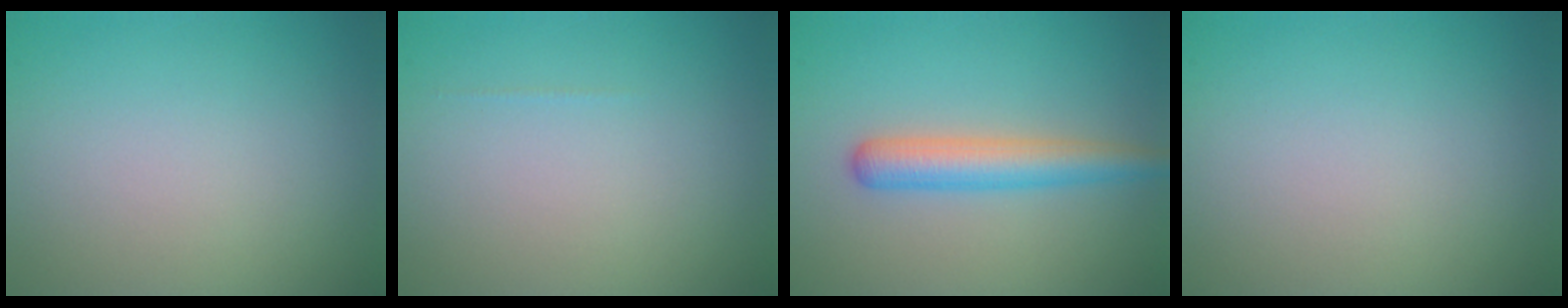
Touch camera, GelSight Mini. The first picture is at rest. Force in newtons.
{"total": 0.0}
{"total": 3.8, "press": 3.8, "slide": 0.0}
{"total": 0.0}